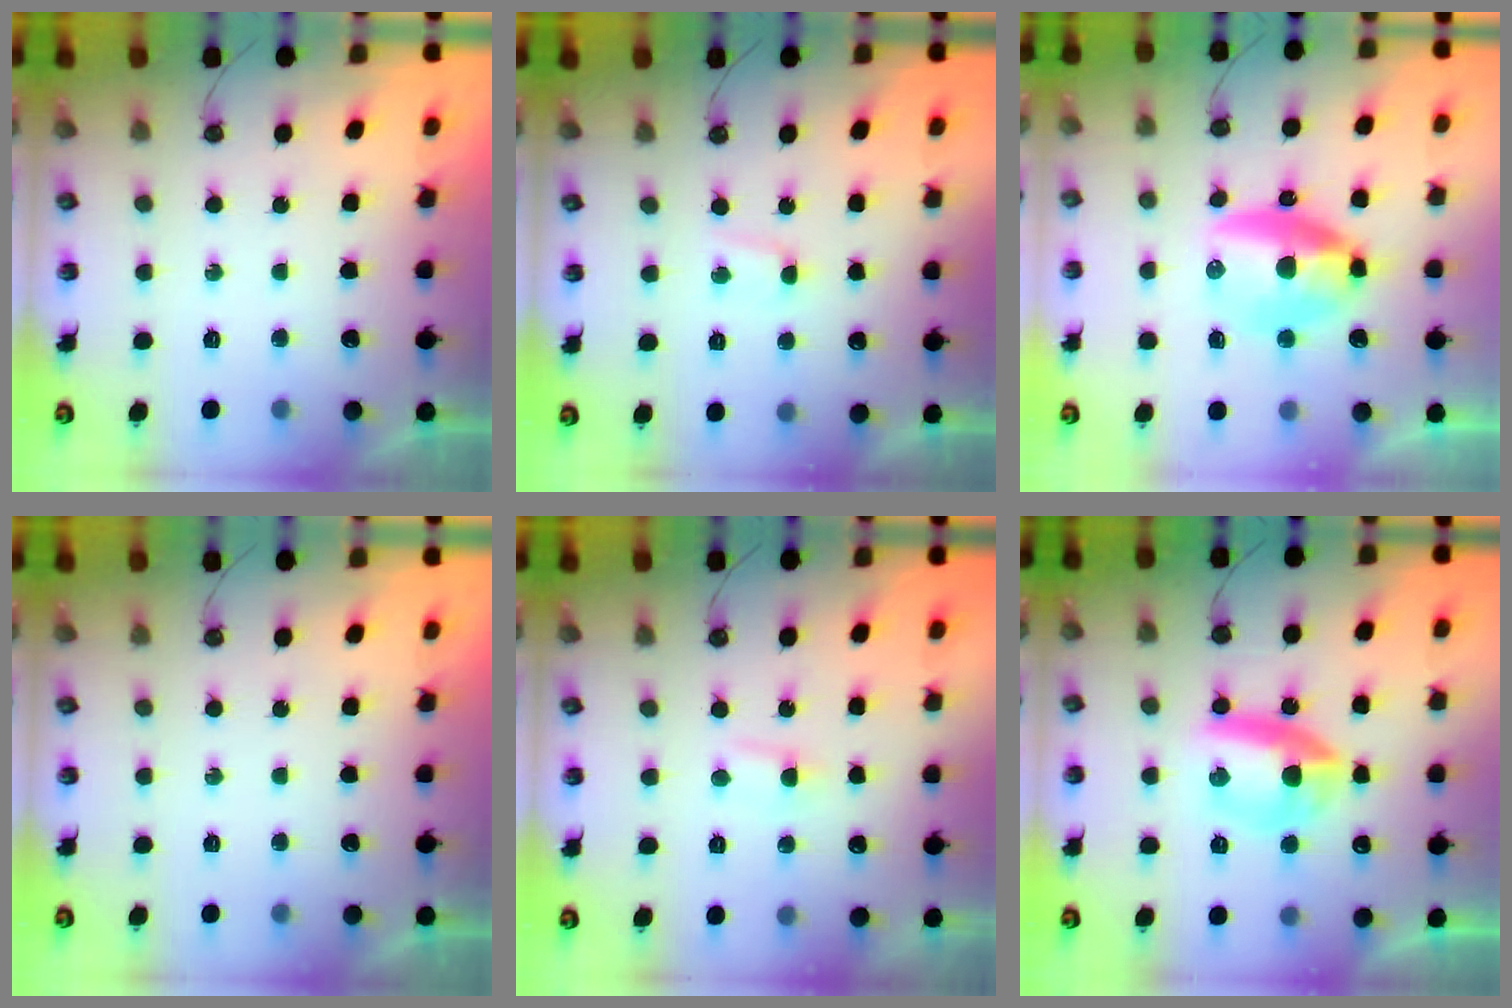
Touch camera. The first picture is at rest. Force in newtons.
{"total": 1.7, "press": 1.7, "slide": 0.3}
{"total": 11.8, "press": 11.8, "slide": 0.6}
{"total": 0.0}
{"total": 2.8, "press": 2.7, "slide": 0.6}
{"total": 10.6, "press": 10.5, "slide": 1.3}